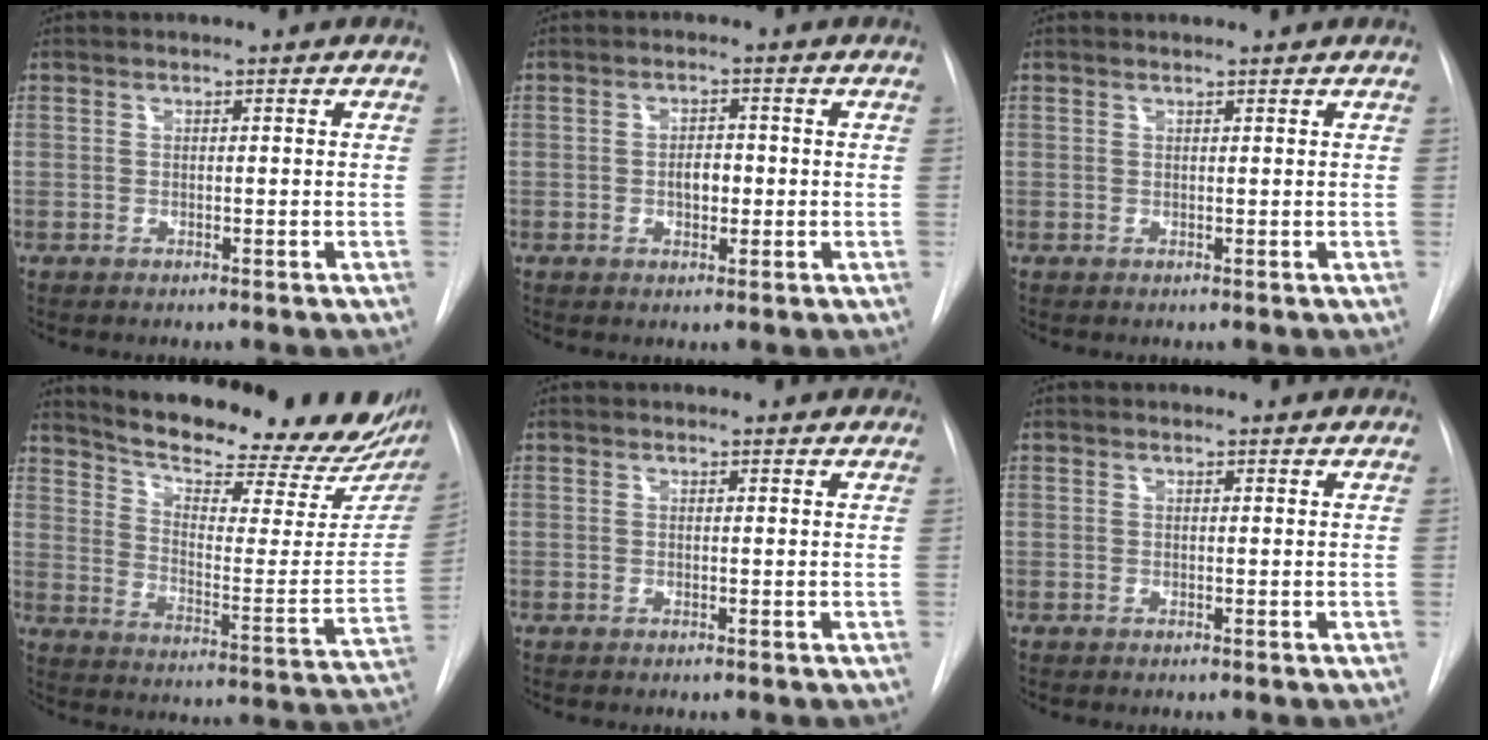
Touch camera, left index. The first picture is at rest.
{"total": 2.9, "force": [-0.7, 1.7, 2.2], "torque": [-0.033, 0.000, -0.011]}
{"total": 0.8, "force": [0.8, -0.1, 0.1], "torque": [-0.011, 0.002, 0.011]}
{"total": 26.2, "force": [22.7, 6.1, 11.6], "torque": [-0.182, -0.077, 0.286]}
{"total": 3.6, "force": [3.2, 1.3, 0.9], "torque": [-0.007, 0.010, 0.025]}
{"total": 2.6, "force": [2.3, 0.9, 0.6], "torque": [-0.010, 0.012, 0.018]}